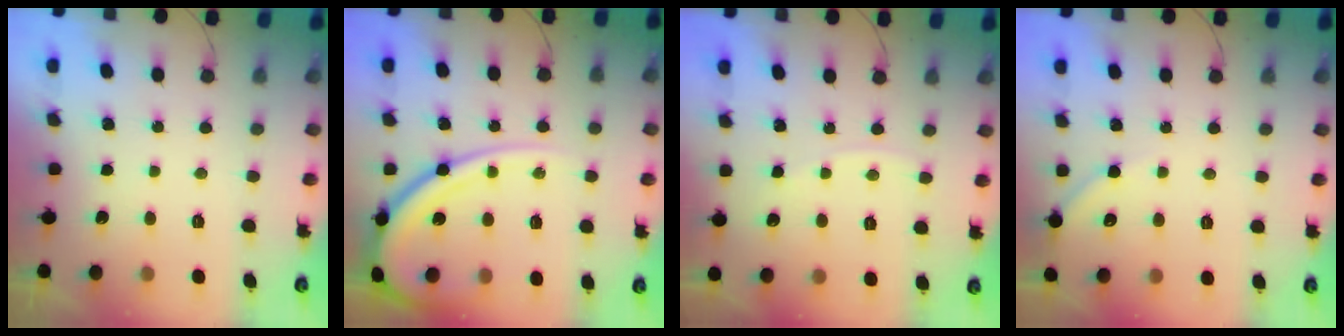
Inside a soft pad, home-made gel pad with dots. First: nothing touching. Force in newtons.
{"total": 16.9, "press": 16.8, "slide": 1.9}
{"total": 2.6, "press": 2.6, "slide": 0.3}
{"total": 4.8, "press": 4.7, "slide": 0.8}